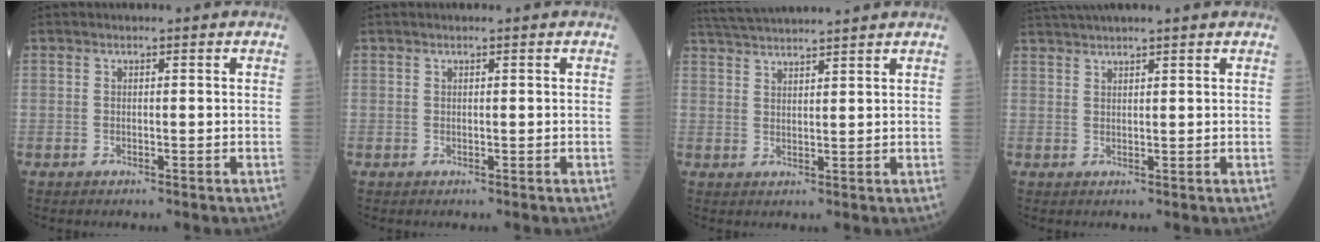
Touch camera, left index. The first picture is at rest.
{"total": 0.0}
{"total": 9.2, "force": [8.6, -0.9, 3.0], "torque": [-0.059, 0.033, 0.138]}
{"total": 7.1, "force": [6.3, -0.4, 3.3], "torque": [-0.057, 0.036, 0.092]}